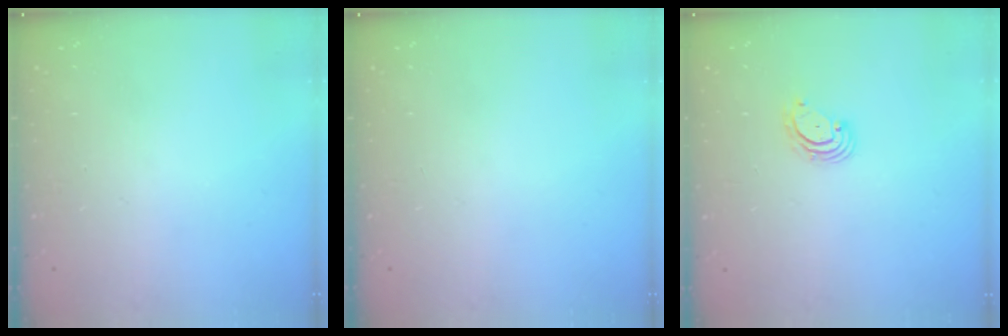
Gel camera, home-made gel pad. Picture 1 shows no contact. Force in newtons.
{"total": 0.0}
{"total": 3.2, "press": 3.1, "slide": 0.4}